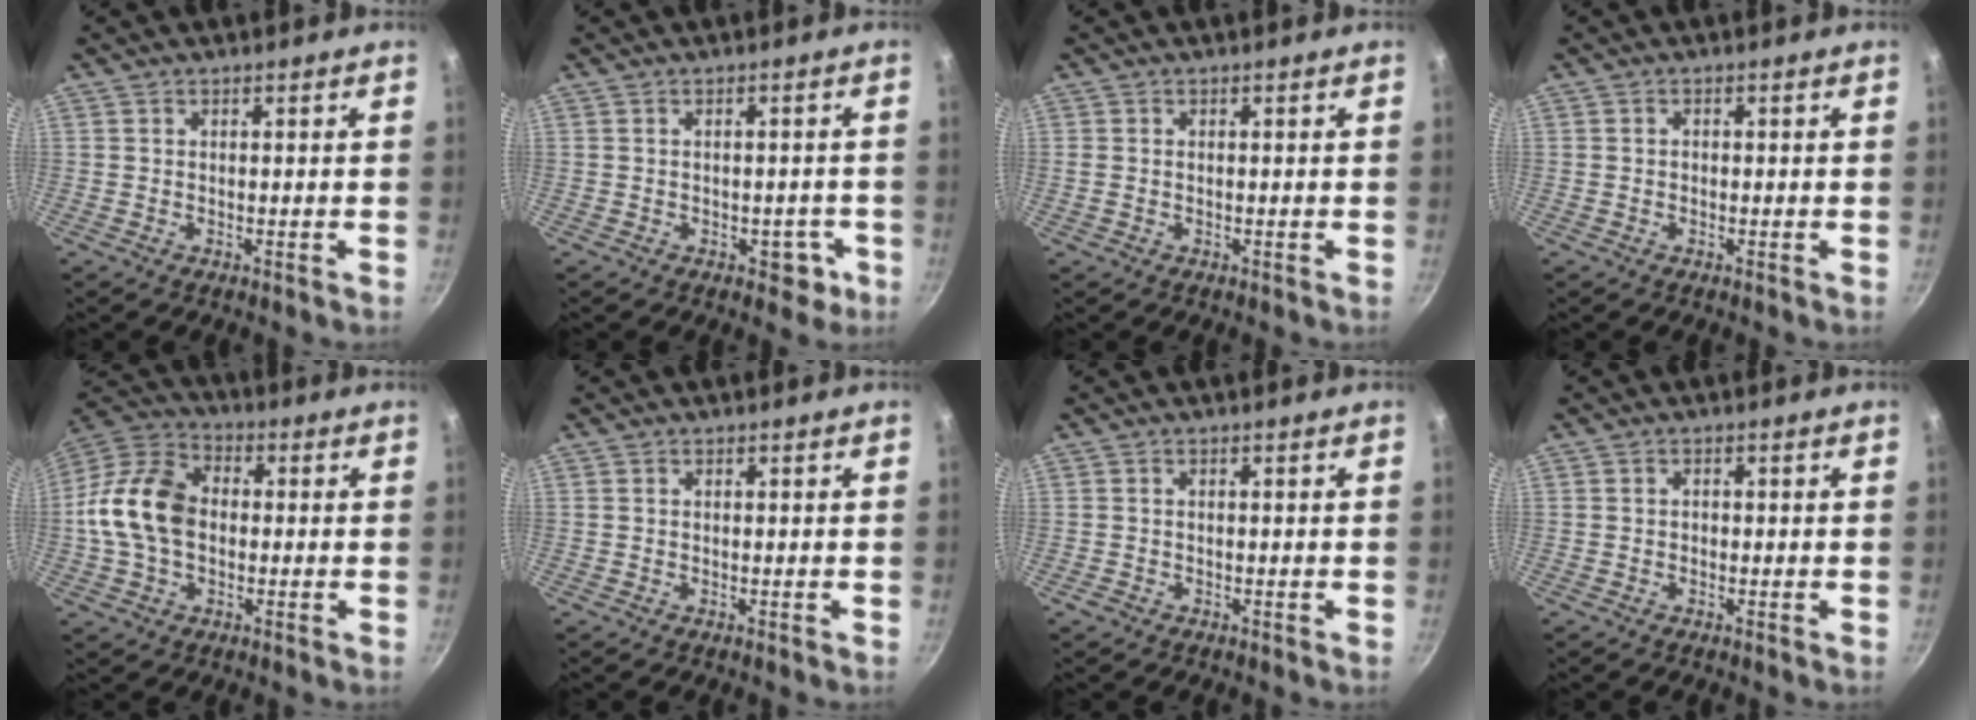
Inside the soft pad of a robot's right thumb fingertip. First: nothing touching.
{"total": 3.6, "force": [-1.5, 2.5, 2.1], "torque": [-0.001, 0.016, -0.006]}
{"total": 1.1, "force": [-0.1, 0.9, 0.6], "torque": [-0.011, 0.002, -0.002]}
{"total": 0.7, "force": [-0.2, 0.6, 0.2], "torque": [-0.004, 0.002, -0.005]}
{"total": 14.6, "force": [-0.5, 10.3, 10.3], "torque": [-0.176, 0.030, -0.027]}
{"total": 0.0}
{"total": 0.9, "force": [-0.6, 0.6, 0.2], "torque": [-0.007, 0.002, -0.009]}
{"total": 0.8, "force": [-0.3, 0.7, 0.3], "torque": [-0.004, 0.002, -0.007]}